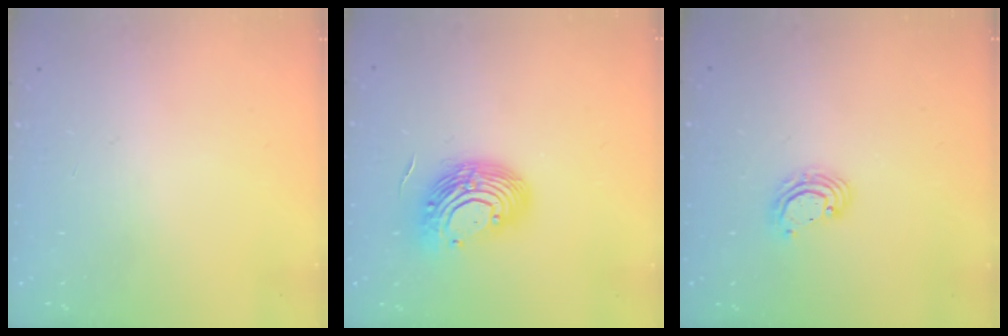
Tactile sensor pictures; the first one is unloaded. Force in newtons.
{"total": 12.8, "press": 12.6, "slide": 2.2}
{"total": 4.6, "press": 4.6, "slide": 0.2}